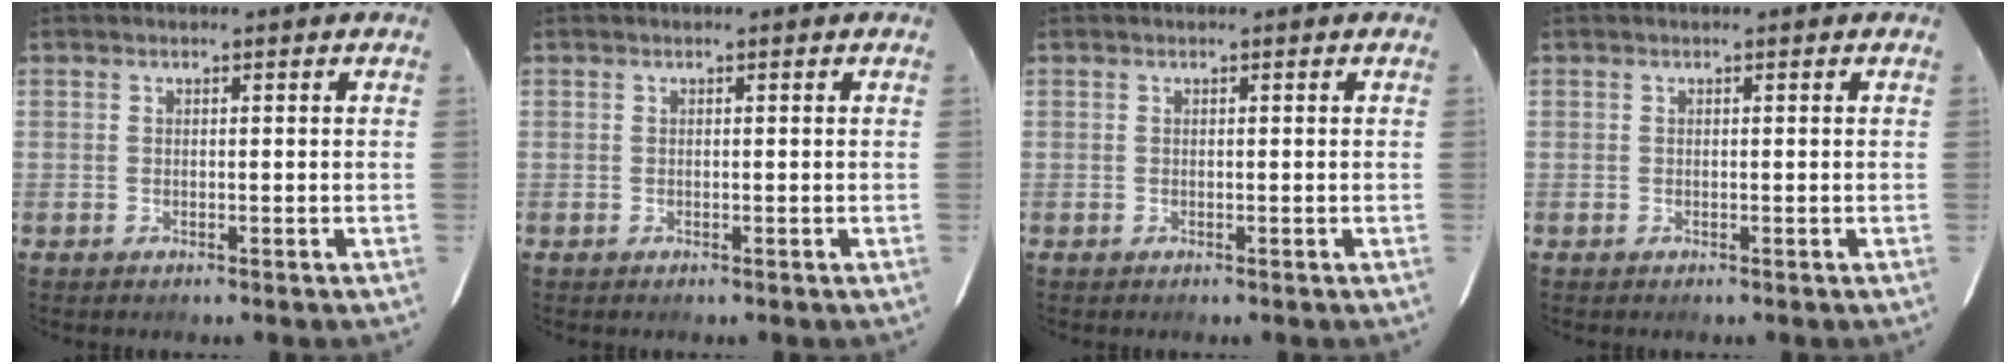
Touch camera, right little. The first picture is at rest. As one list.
[{"total": 0.0}, {"total": 0.0}, {"total": 0.0}]